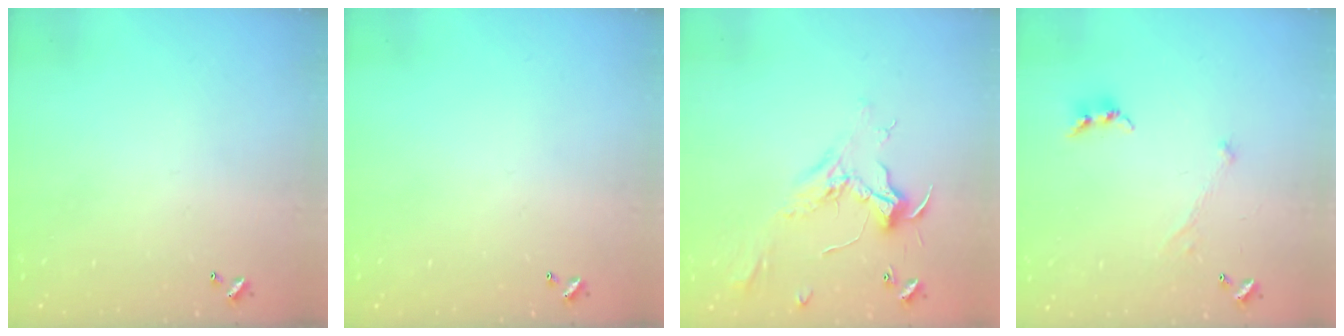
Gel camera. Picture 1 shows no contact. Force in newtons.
{"total": 0.0}
{"total": 2.4, "press": 2.3, "slide": 0.8}
{"total": 0.0}